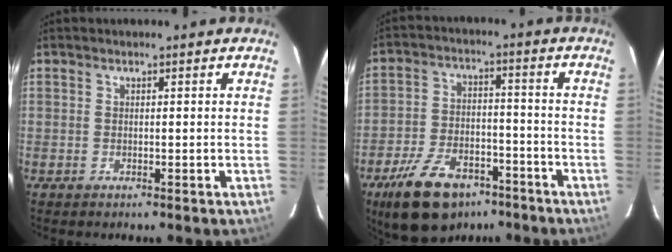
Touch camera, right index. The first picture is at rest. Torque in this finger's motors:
{"motor_torque": [1.07, -1.06, 0.51, 0.05]}